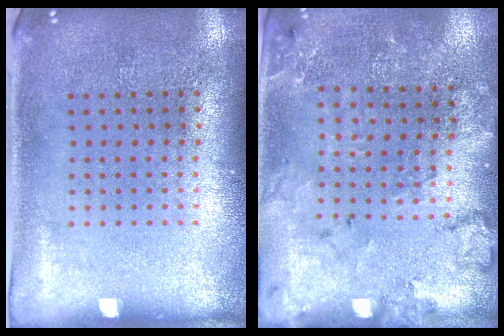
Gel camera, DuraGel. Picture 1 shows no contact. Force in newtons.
{"total": 1.8, "press": 1.7, "slide": 0.4}